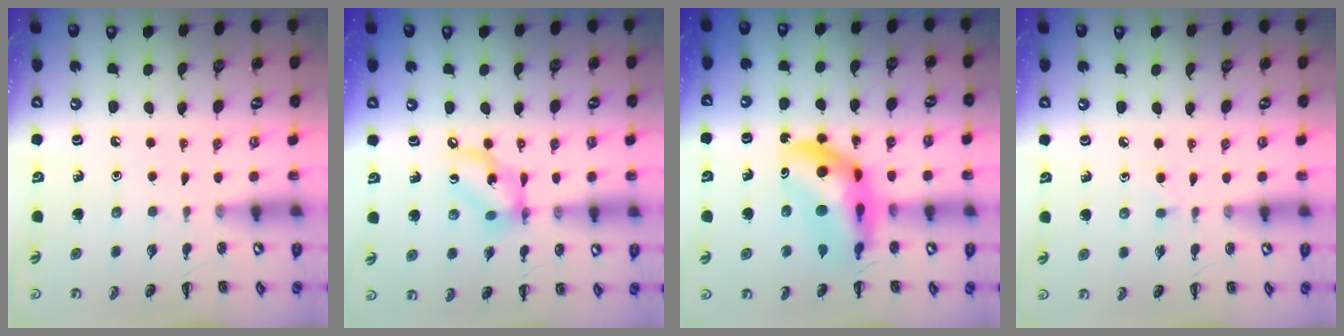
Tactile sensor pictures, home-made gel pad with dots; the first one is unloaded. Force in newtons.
{"total": 10.3, "press": 10.0, "slide": 2.5}
{"total": 13.4, "press": 12.9, "slide": 3.7}
{"total": 1.7, "press": 1.5, "slide": 0.9}